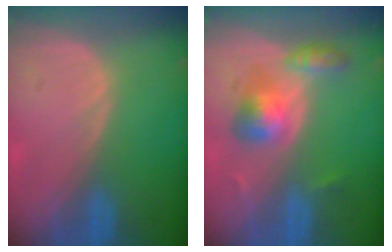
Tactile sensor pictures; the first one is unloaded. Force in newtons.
{"total": 5.6, "press": 5.4, "slide": 1.5}